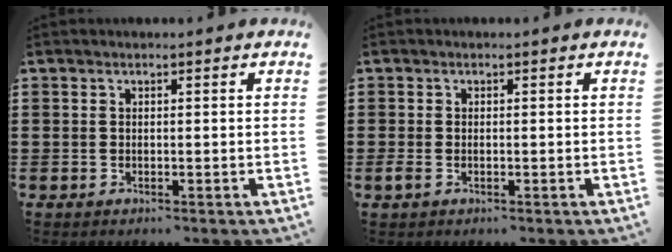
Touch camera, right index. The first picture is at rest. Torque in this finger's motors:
{"motor_torque": [1.08, 1.06, 0.06, 0.04]}